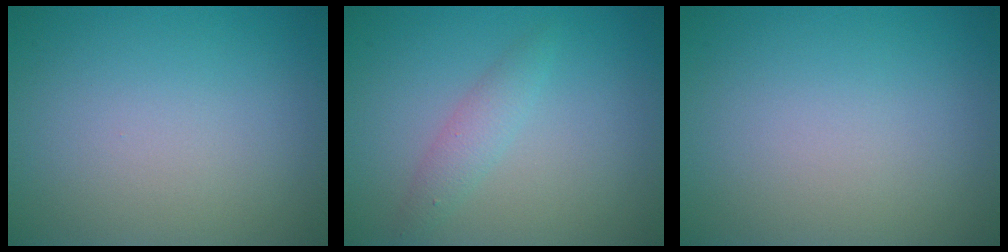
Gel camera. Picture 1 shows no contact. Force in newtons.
{"total": 1.8, "press": 1.8, "slide": 0.1}
{"total": 0.0}